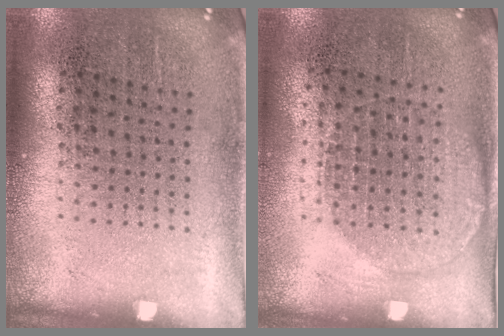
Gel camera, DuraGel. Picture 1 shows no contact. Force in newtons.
{"total": 1.1, "press": 1.0, "slide": 0.5}